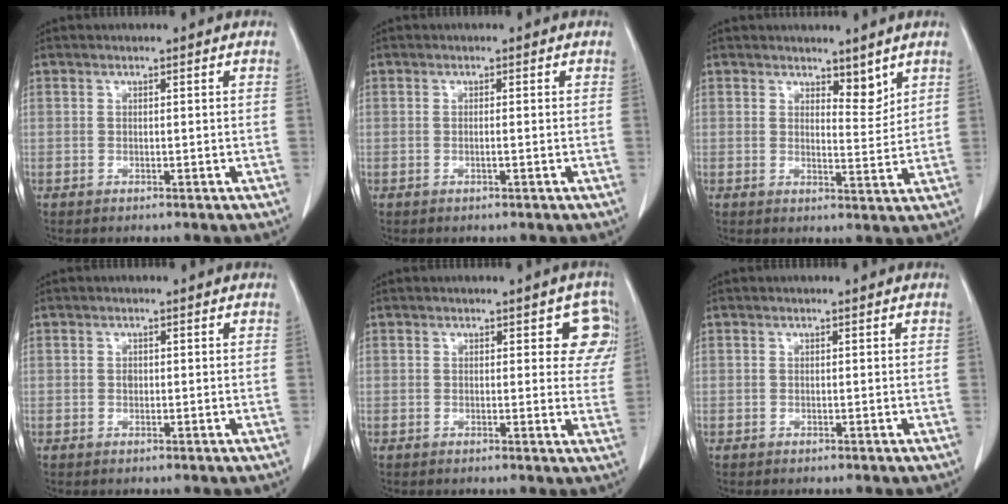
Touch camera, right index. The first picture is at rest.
{"total": 0.6, "force": [-0.2, -0.1, 0.6], "torque": [-0.011, 0.000, -0.002]}
{"total": 3.5, "force": [2.8, 1.2, 1.7], "torque": [-0.019, -0.011, 0.046]}
{"total": 0.7, "force": [0.0, 0.6, 0.4], "torque": [-0.007, 0.001, -0.001]}
{"total": 5.3, "force": [2.3, 2.9, 3.9], "torque": [-0.011, 0.002, 0.017]}
{"total": 0.0}